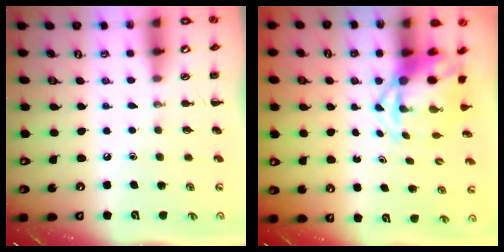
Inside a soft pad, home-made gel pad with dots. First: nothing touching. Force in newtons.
{"total": 4.5, "press": 4.4, "slide": 1.1}